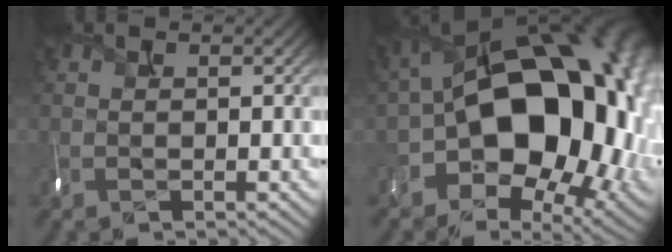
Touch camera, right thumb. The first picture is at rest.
{"total": 20.8, "force": [-1.7, 13.7, 15.6], "torque": [-0.219, -0.040, -0.018]}